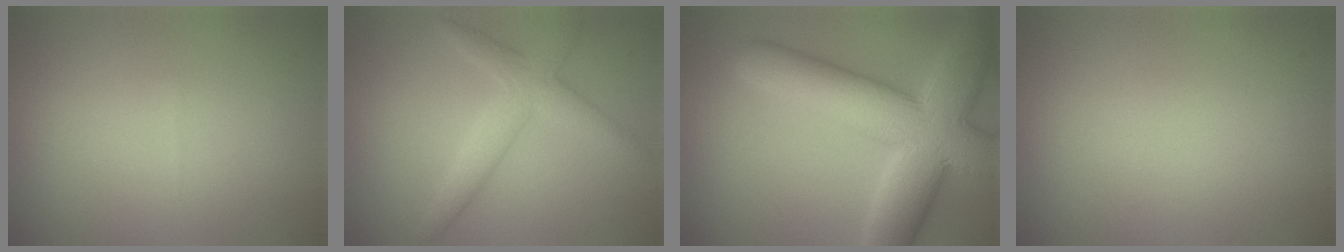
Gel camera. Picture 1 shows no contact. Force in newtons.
{"total": 3.4, "press": 3.4, "slide": 0.1}
{"total": 11.4, "press": 11.4, "slide": 0.7}
{"total": 0.0}